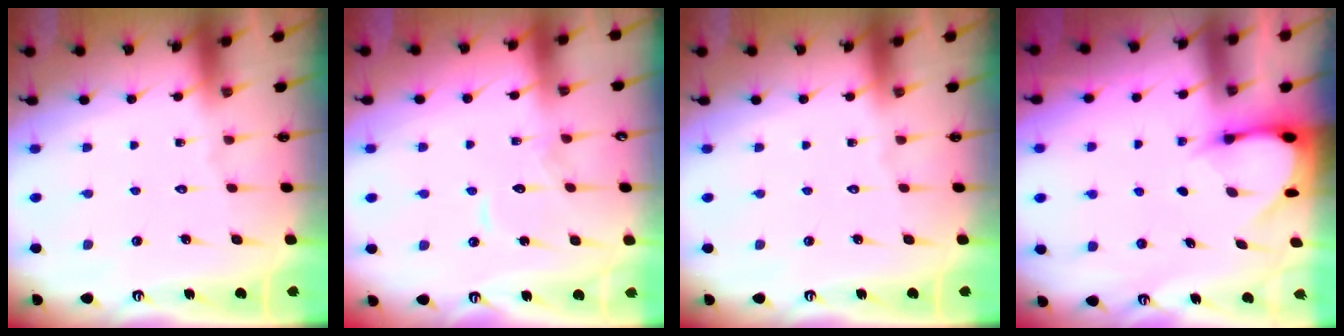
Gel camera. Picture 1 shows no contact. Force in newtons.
{"total": 9.8, "press": 9.8, "slide": 0.5}
{"total": 0.0}
{"total": 3.7, "press": 3.7, "slide": 0.2}